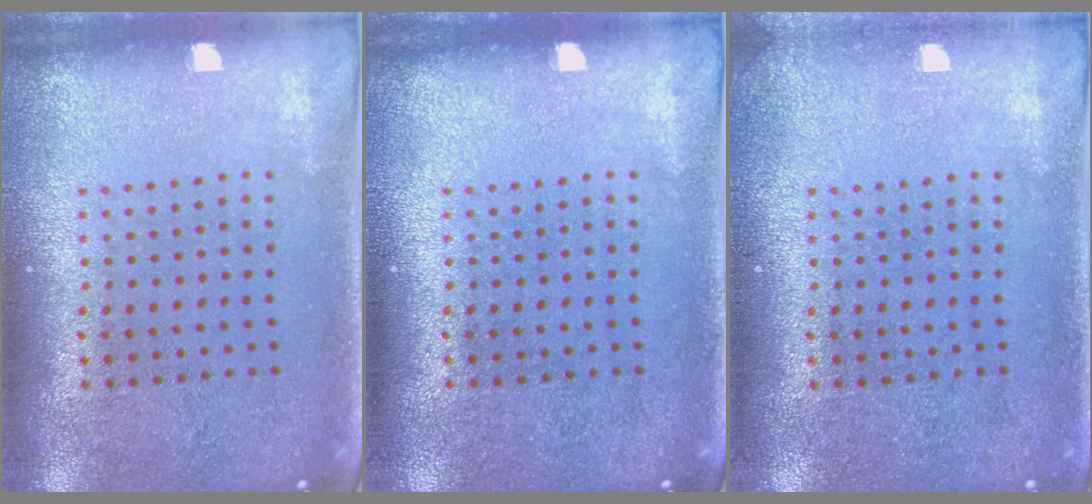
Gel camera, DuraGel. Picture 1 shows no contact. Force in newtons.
{"total": 0.0}
{"total": 0.7, "press": 0.7, "slide": 0.0}